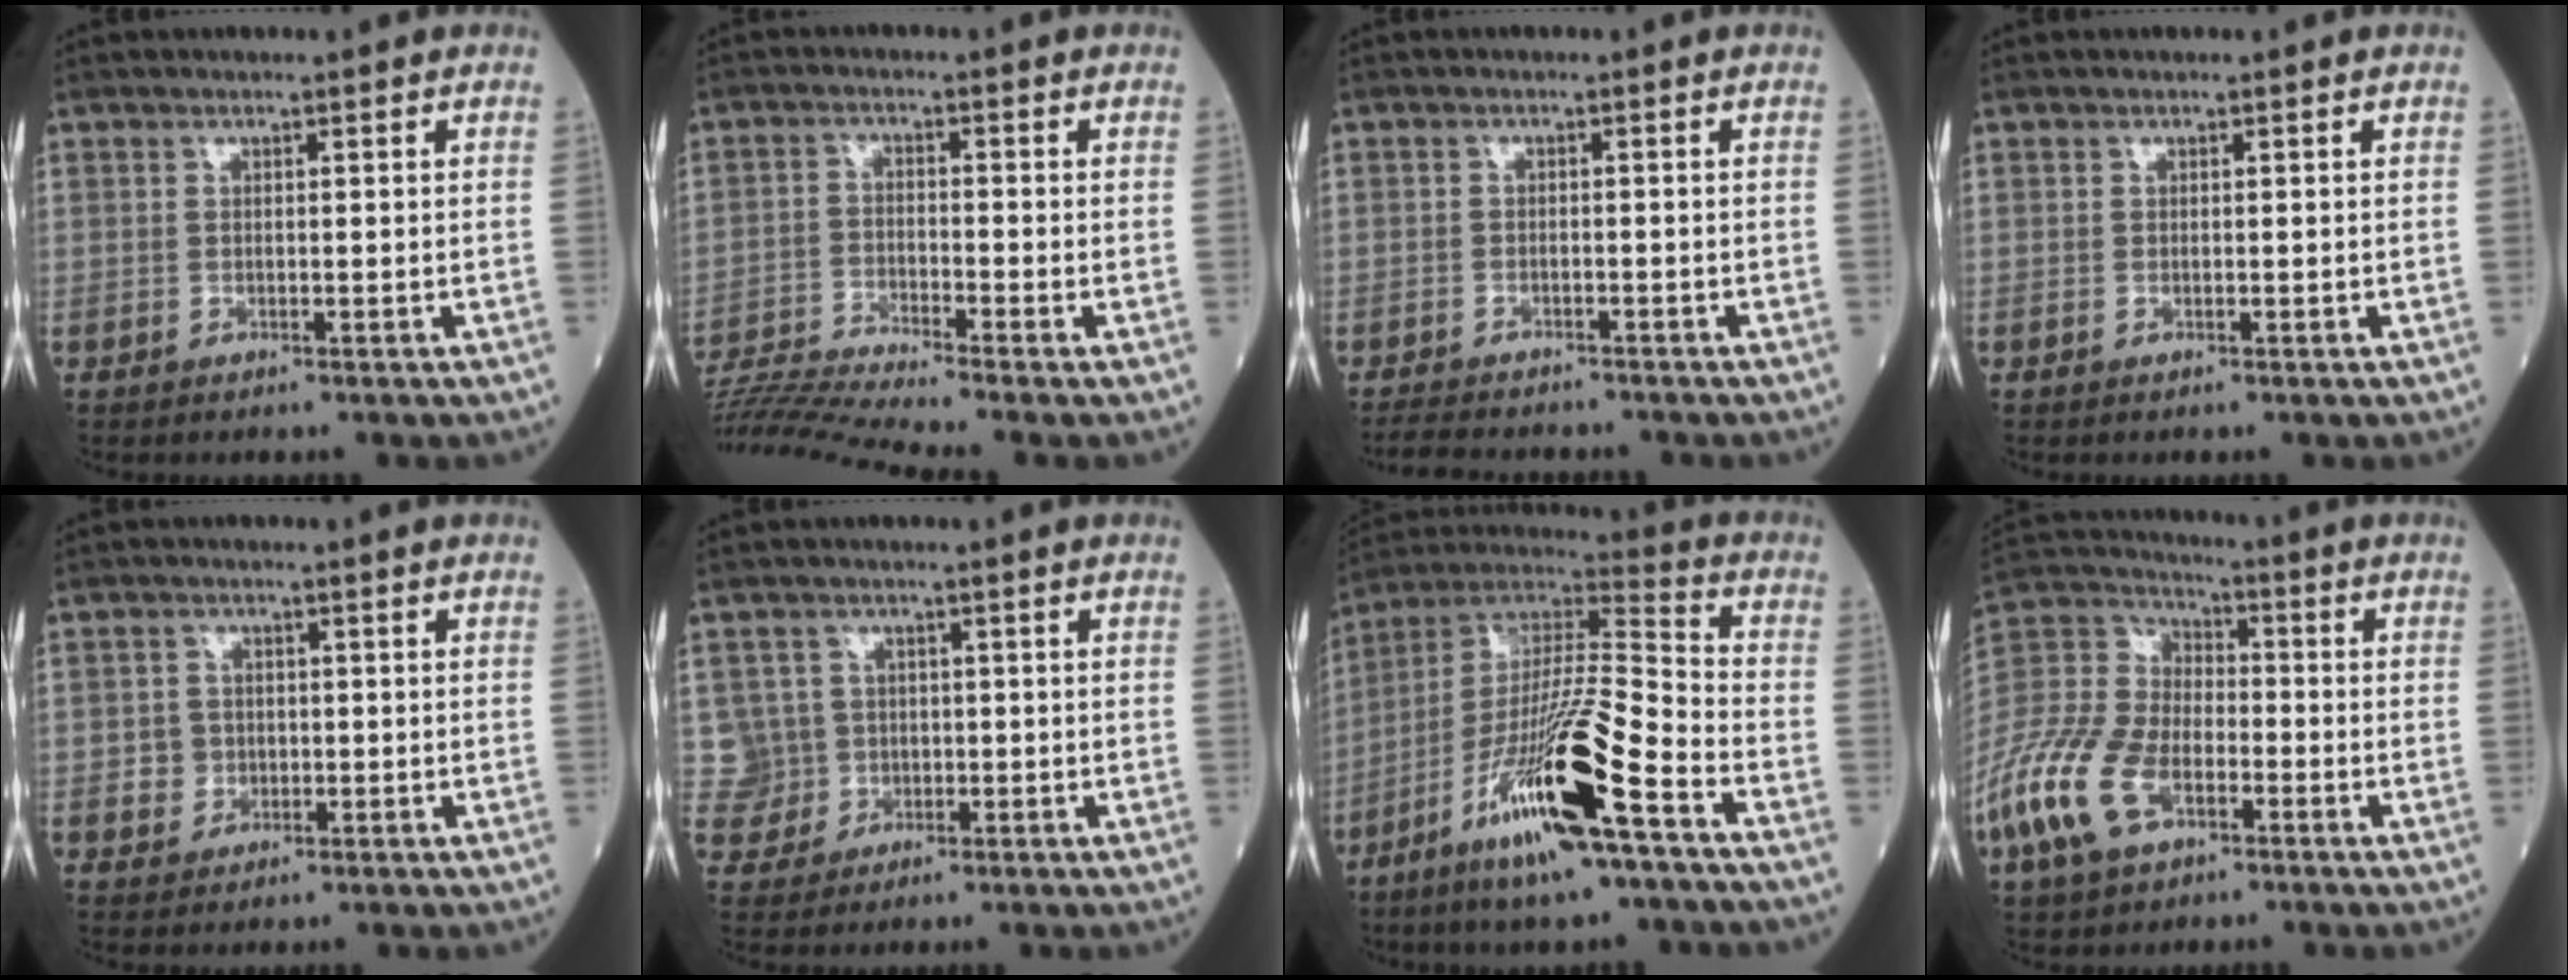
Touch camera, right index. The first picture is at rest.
{"total": 10.1, "force": [-9.1, -3.0, 3.2], "torque": [-0.050, -0.015, -0.163]}
{"total": 6.1, "force": [-5.6, 1.5, 1.8], "torque": [-0.029, -0.011, -0.087]}
{"total": 0.0}
{"total": 2.8, "force": [-0.5, 2.7, 0.6], "torque": [-0.005, 0.007, -0.004]}
{"total": 4.7, "force": [0.0, 4.6, -0.7], "torque": [0.022, 0.013, 0.003]}
{"total": 19.3, "force": [-9.5, 1.1, 16.7], "torque": [-0.336, -0.035, -0.179]}
{"total": 16.9, "force": [-8.0, 9.4, 11.6], "torque": [-0.279, 0.003, -0.154]}